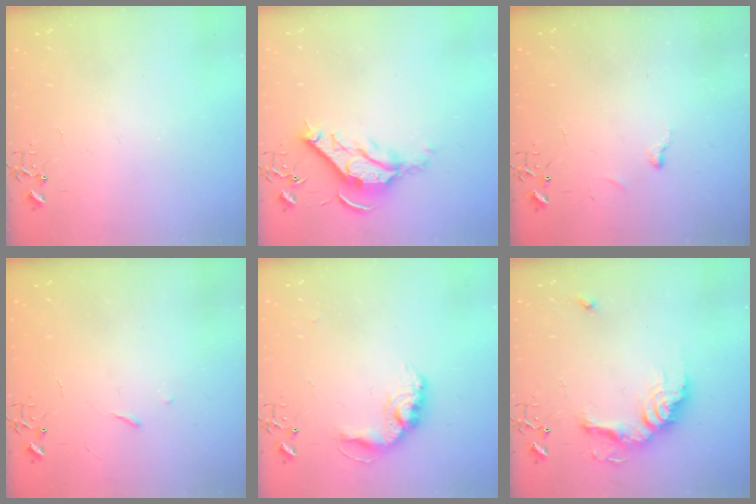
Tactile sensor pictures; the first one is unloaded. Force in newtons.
{"total": 11.7, "press": 11.6, "slide": 1.3}
{"total": 3.8, "press": 3.8, "slide": 0.5}
{"total": 2.9, "press": 2.8, "slide": 0.5}
{"total": 13.8, "press": 13.8, "slide": 1.0}
{"total": 17.3, "press": 17.2, "slide": 1.5}